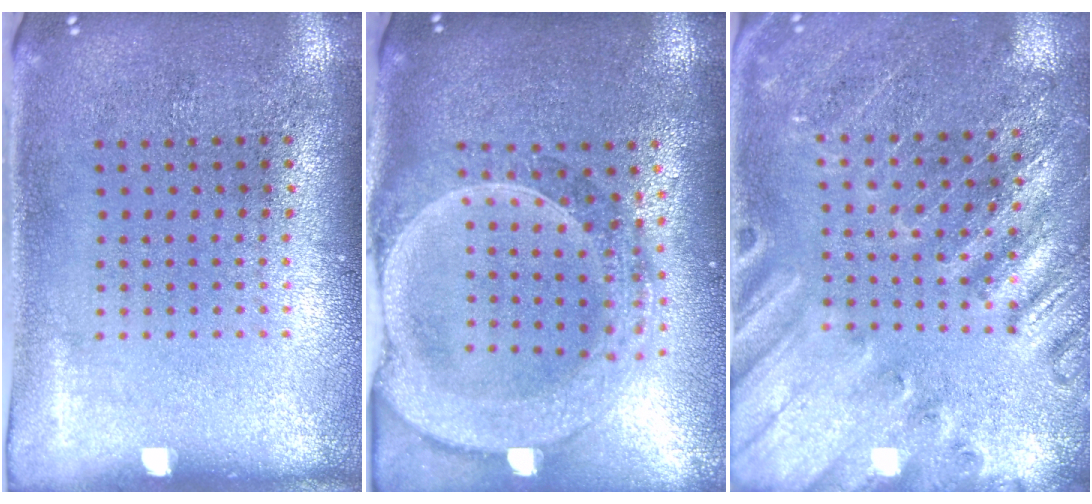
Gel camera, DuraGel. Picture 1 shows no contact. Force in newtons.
{"total": 2.7, "press": 2.4, "slide": 1.2}
{"total": 2.5, "press": 2.5, "slide": 0.2}